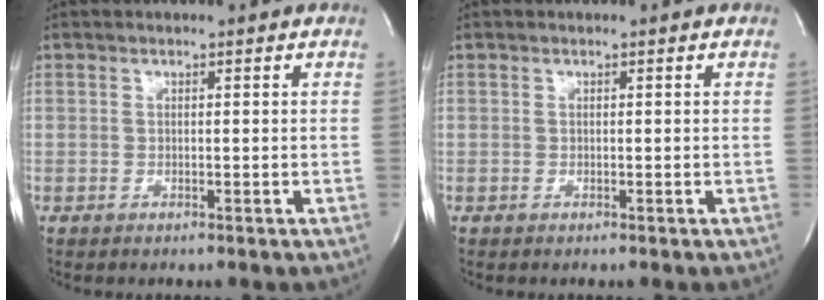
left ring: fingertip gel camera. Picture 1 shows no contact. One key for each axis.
{"total": 0.0}